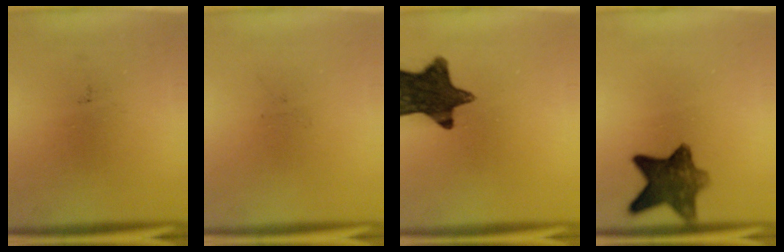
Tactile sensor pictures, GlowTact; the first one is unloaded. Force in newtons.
{"total": 0.0}
{"total": 14.0}
{"total": 9.1}